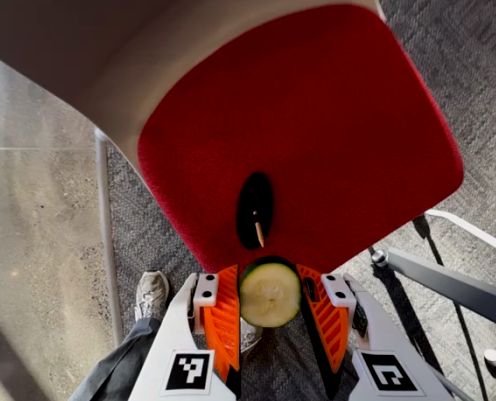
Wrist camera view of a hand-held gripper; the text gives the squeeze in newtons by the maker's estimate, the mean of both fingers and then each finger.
{"total": 10.8, "left": 11.0, "right": 10.6}